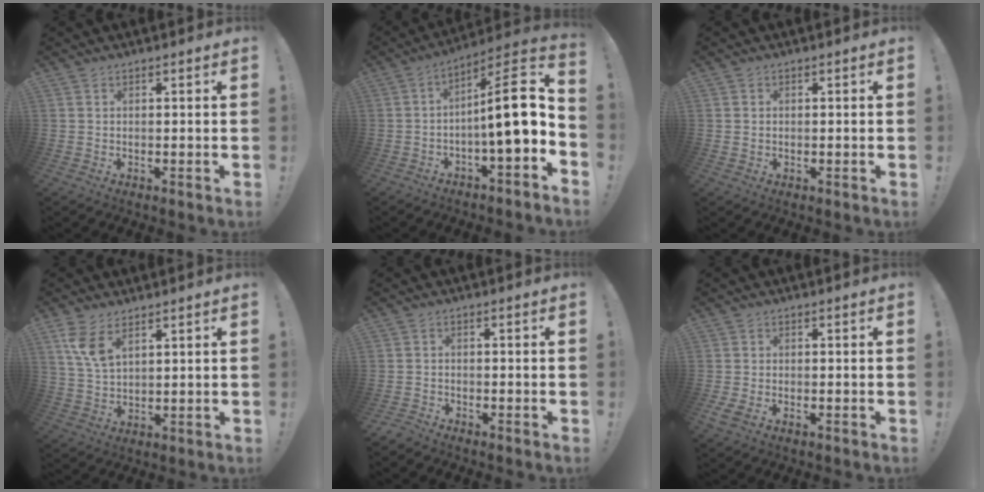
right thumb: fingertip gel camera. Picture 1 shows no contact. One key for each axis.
{"total": 15.1, "fx": -0.2, "fy": 2.8, "fz": 14.8, "tx": -0.225, "ty": -0.004, "tz": -0.009}
{"total": 1.0, "fx": 0.4, "fy": 0.9, "fz": -0.2, "tx": 0.003, "ty": 0.006, "tz": 0.007}
{"total": 7.9, "fx": 4.5, "fy": 3.8, "fz": 5.2, "tx": -0.095, "ty": -0.023, "tz": 0.084}
{"total": 2.0, "fx": -1.8, "fy": 0.8, "fz": 0.1, "tx": -0.004, "ty": 0.008, "tz": -0.037}
{"total": 2.2, "fx": -0.8, "fy": 1.2, "fz": 1.7, "tx": -0.037, "ty": -0.003, "tz": -0.016}